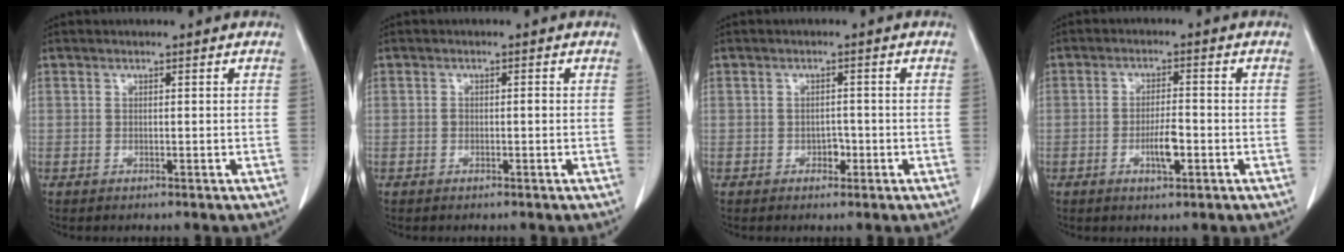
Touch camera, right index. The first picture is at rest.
{"total": 1.0, "force": [-0.2, 0.5, 0.8], "torque": [-0.016, 0.002, -0.001]}
{"total": 1.6, "force": [-0.7, 1.1, 1.0], "torque": [-0.011, 0.004, -0.008]}
{"total": 4.3, "force": [-1.5, 1.0, 3.9], "torque": [-0.072, -0.001, -0.023]}